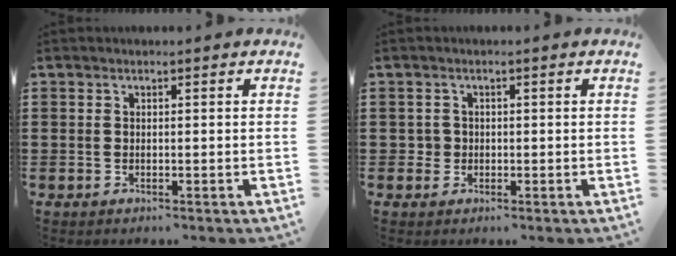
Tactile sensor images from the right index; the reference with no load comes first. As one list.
[{"total": 1.6, "force": [-0.2, 1.5, 0.4], "torque": [-0.012, 0.006, -0.007]}]